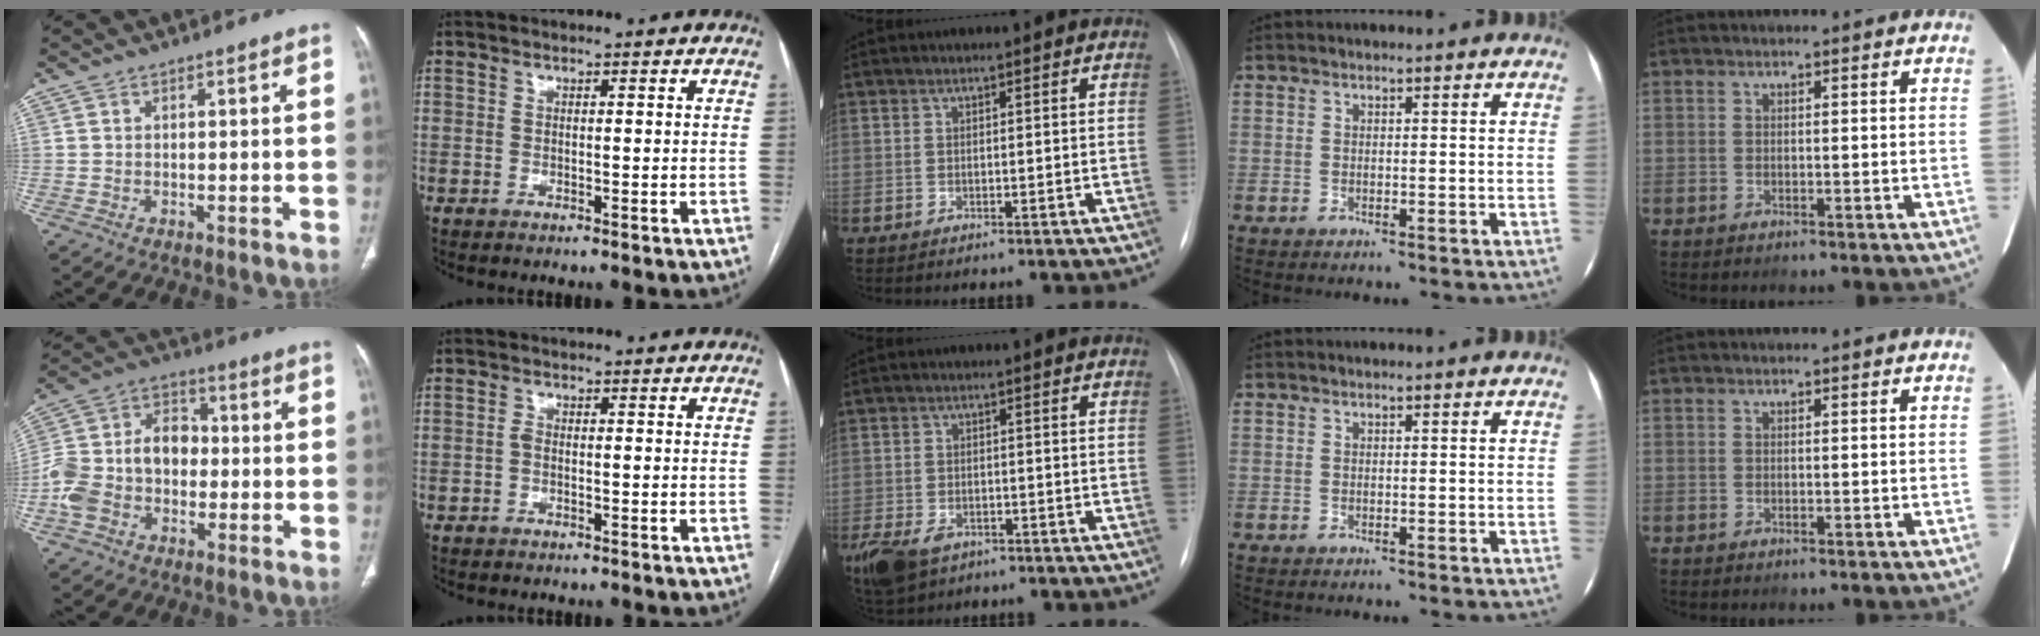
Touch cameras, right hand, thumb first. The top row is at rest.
{"thumb": {"total": 13.6, "force": [-2.2, 10.0, 9.0], "torque": [-0.161, 0.051, -0.049]}, "index": {"total": 0.9, "force": [-0.4, 0.4, 0.7], "torque": [-0.012, 0.003, -0.009]}, "middle": {"total": 9.1, "force": [-5.1, 6.1, 4.4], "torque": [-0.109, -0.005, -0.078]}}